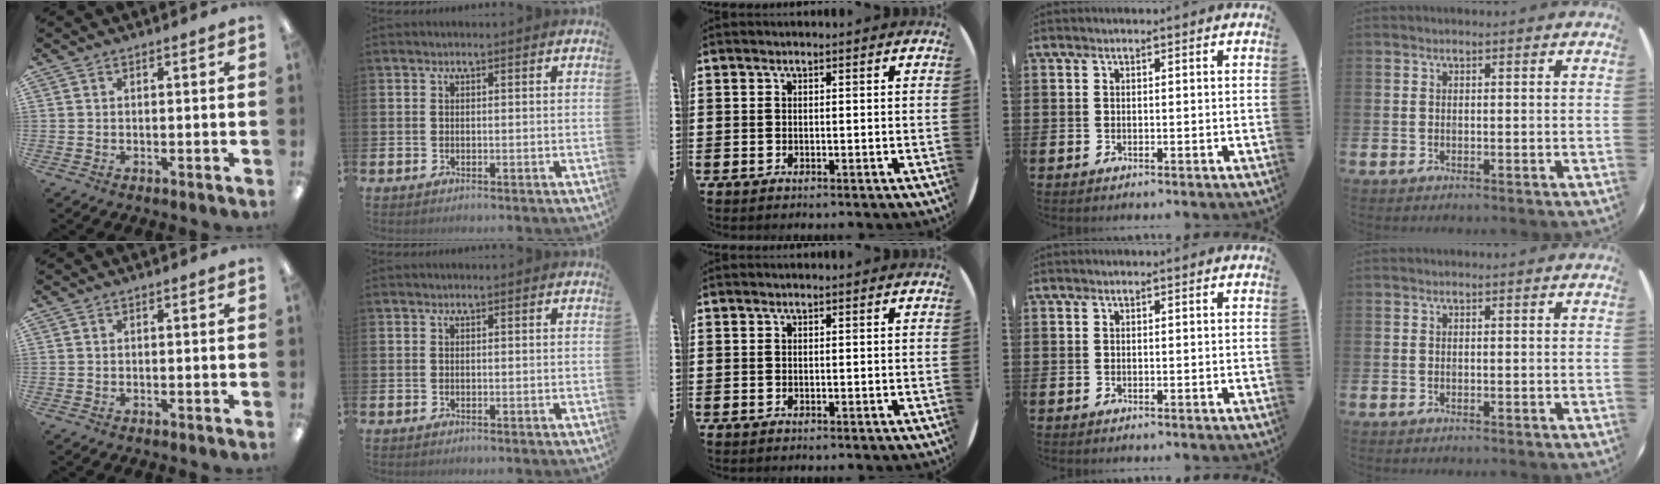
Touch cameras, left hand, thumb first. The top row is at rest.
{}